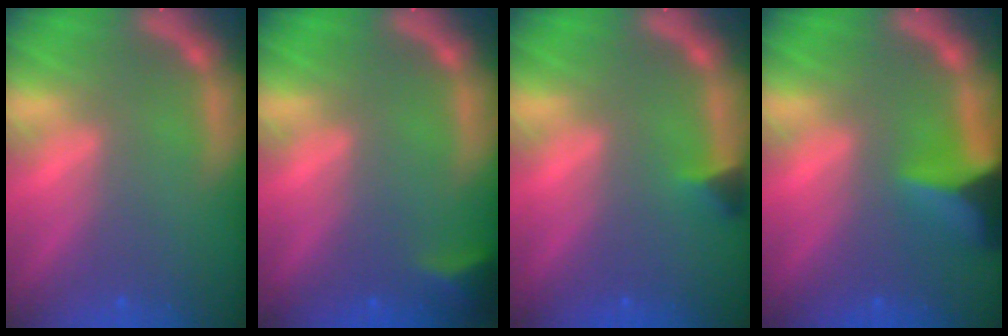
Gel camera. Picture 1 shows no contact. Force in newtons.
{"total": 2.4}
{"total": 1.4}
{"total": 6.0}